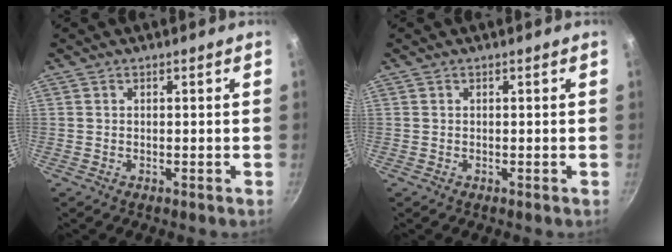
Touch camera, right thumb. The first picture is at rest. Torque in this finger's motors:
{"motor_torque": [-0.05, -0.01, 0.25, 0.10, 0.04]}